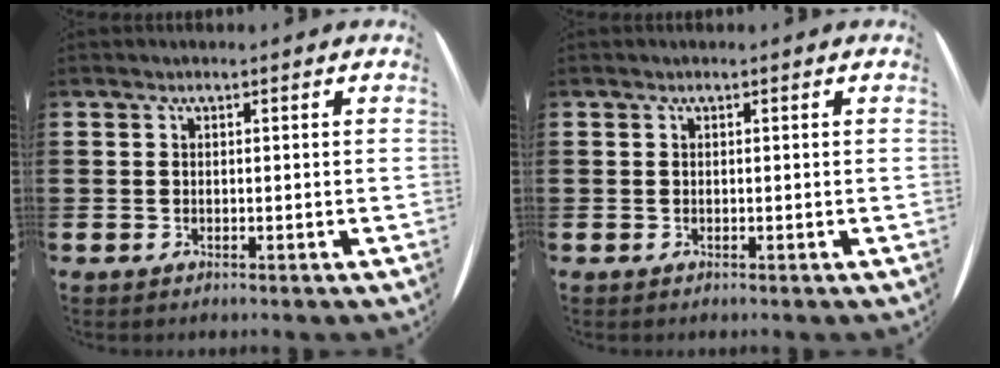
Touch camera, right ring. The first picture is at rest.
{"total": 0.0}